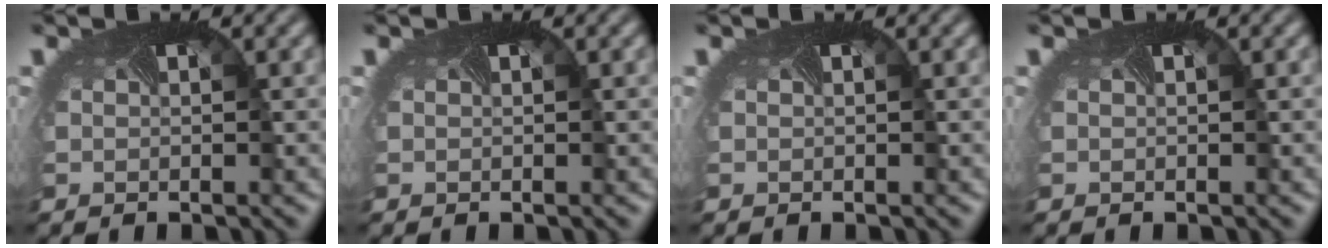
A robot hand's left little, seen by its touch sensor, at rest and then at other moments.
{"total": 0.0}
{"total": 0.0}
{"total": 0.0}